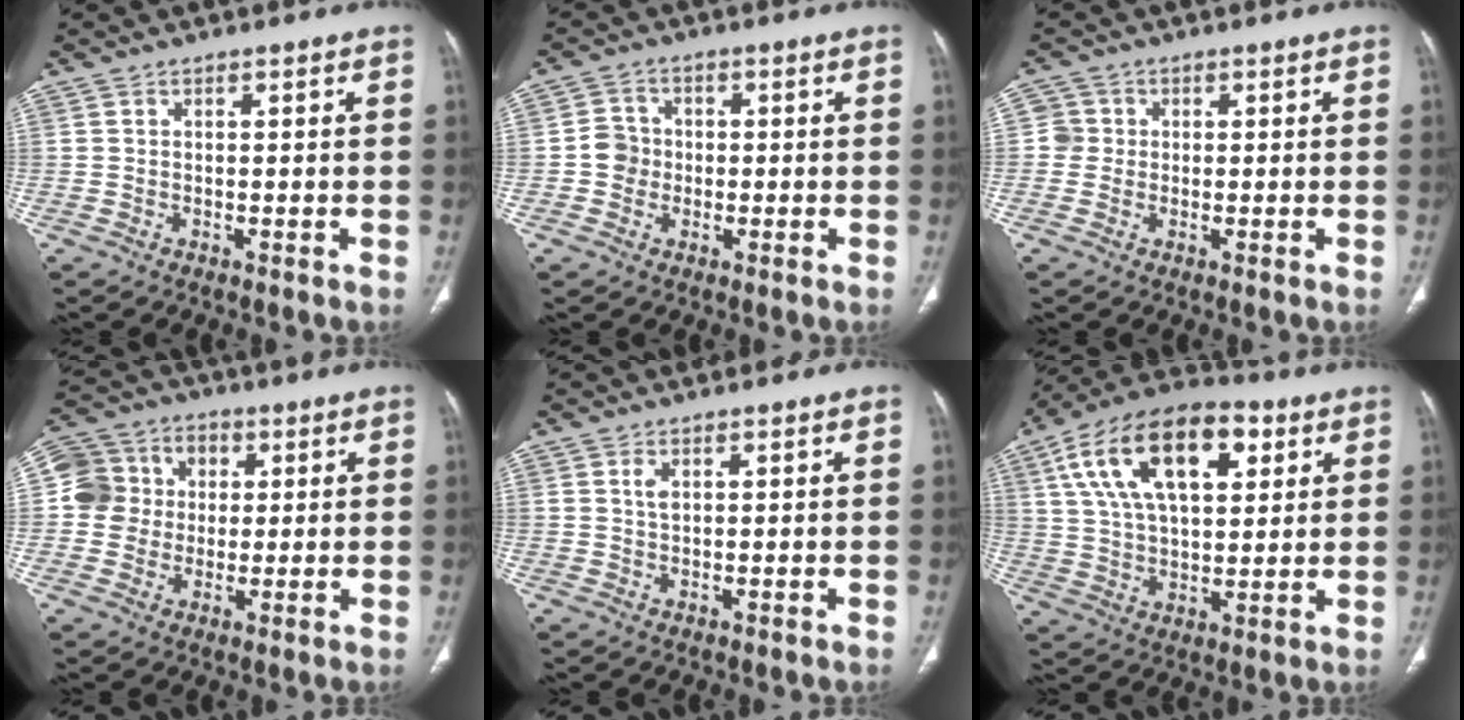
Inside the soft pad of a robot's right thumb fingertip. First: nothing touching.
{"total": 4.3, "force": [-0.6, 4.0, 1.3], "torque": [-0.002, 0.009, -0.017]}
{"total": 3.0, "force": [0.1, 3.0, 0.2], "torque": [0.021, 0.009, -0.004]}
{"total": 10.1, "force": [0.9, 9.5, 3.2], "torque": [-0.036, 0.018, 0.008]}
{"total": 1.8, "force": [0.7, 1.0, 1.3], "torque": [-0.025, 0.001, 0.015]}
{"total": 21.2, "force": [7.9, 11.1, 16.2], "torque": [-0.267, 0.005, 0.133]}